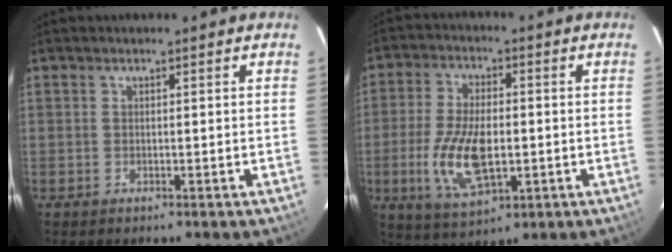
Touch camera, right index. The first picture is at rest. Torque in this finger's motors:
{"motor_torque": [1.31, -0.50, 0.58, 0.16]}